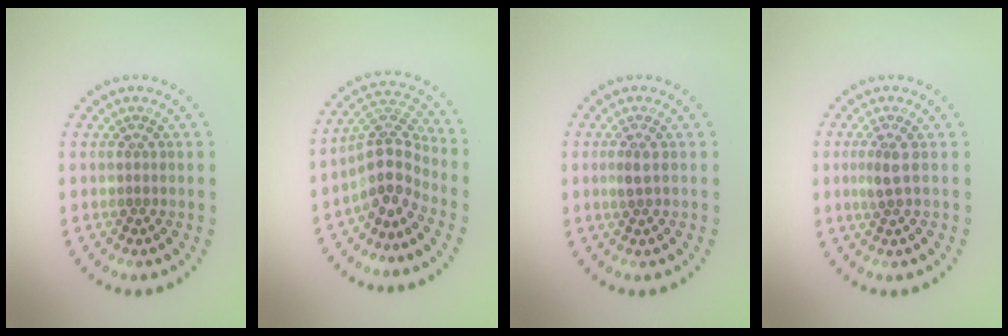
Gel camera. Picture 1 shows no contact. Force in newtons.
{"total": 3.8, "press": 2.9, "slide": 2.6}
{"total": 1.1, "press": 1.1, "slide": 0.5}
{"total": 1.5, "press": 1.3, "slide": 0.9}